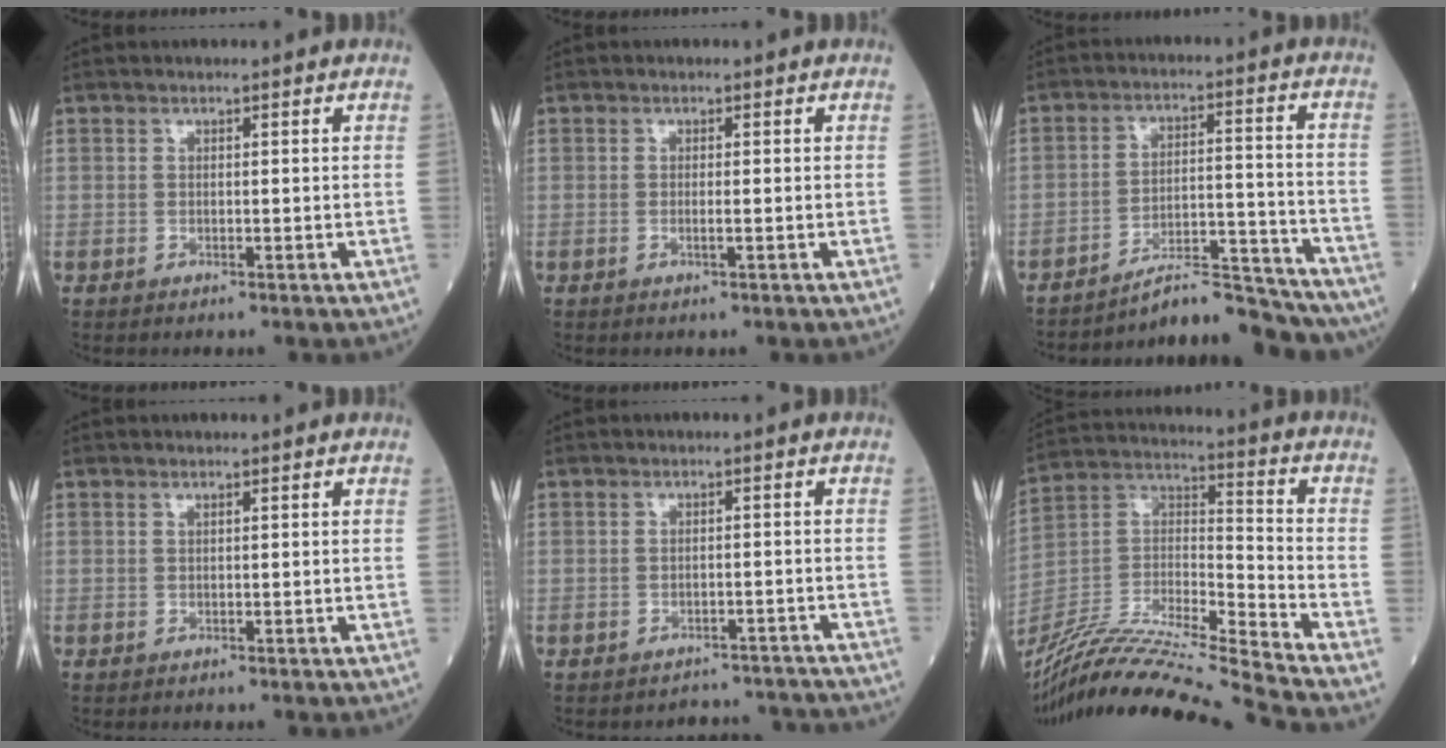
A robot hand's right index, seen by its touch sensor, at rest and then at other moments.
{"total": 0.7, "force": [-0.2, -0.2, 0.6], "torque": [-0.013, -0.001, -0.003]}
{"total": 11.9, "force": [-11.6, 0.4, 2.3], "torque": [-0.026, 0.037, -0.180]}
{"total": 0.0}
{"total": 5.6, "force": [-5.3, 1.5, -1.3], "torque": [0.026, 0.029, -0.054]}
{"total": 23.7, "force": [-21.6, -1.7, 9.6], "torque": [-0.211, -0.023, -0.379]}